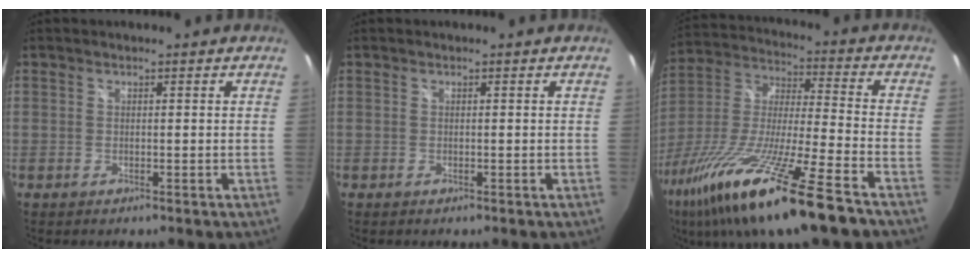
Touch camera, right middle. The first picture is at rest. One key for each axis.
{"total": 0.0}
{"total": 25.7, "fx": -15.9, "fy": 2.1, "fz": 20.2, "tx": -0.387, "ty": -0.068, "tz": -0.287}